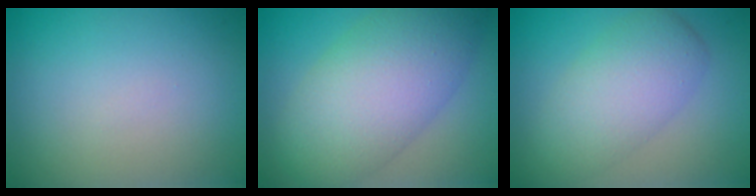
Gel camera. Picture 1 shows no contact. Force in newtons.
{"total": 9.4, "press": 9.3, "slide": 0.5}
{"total": 5.3, "press": 5.3, "slide": 0.2}